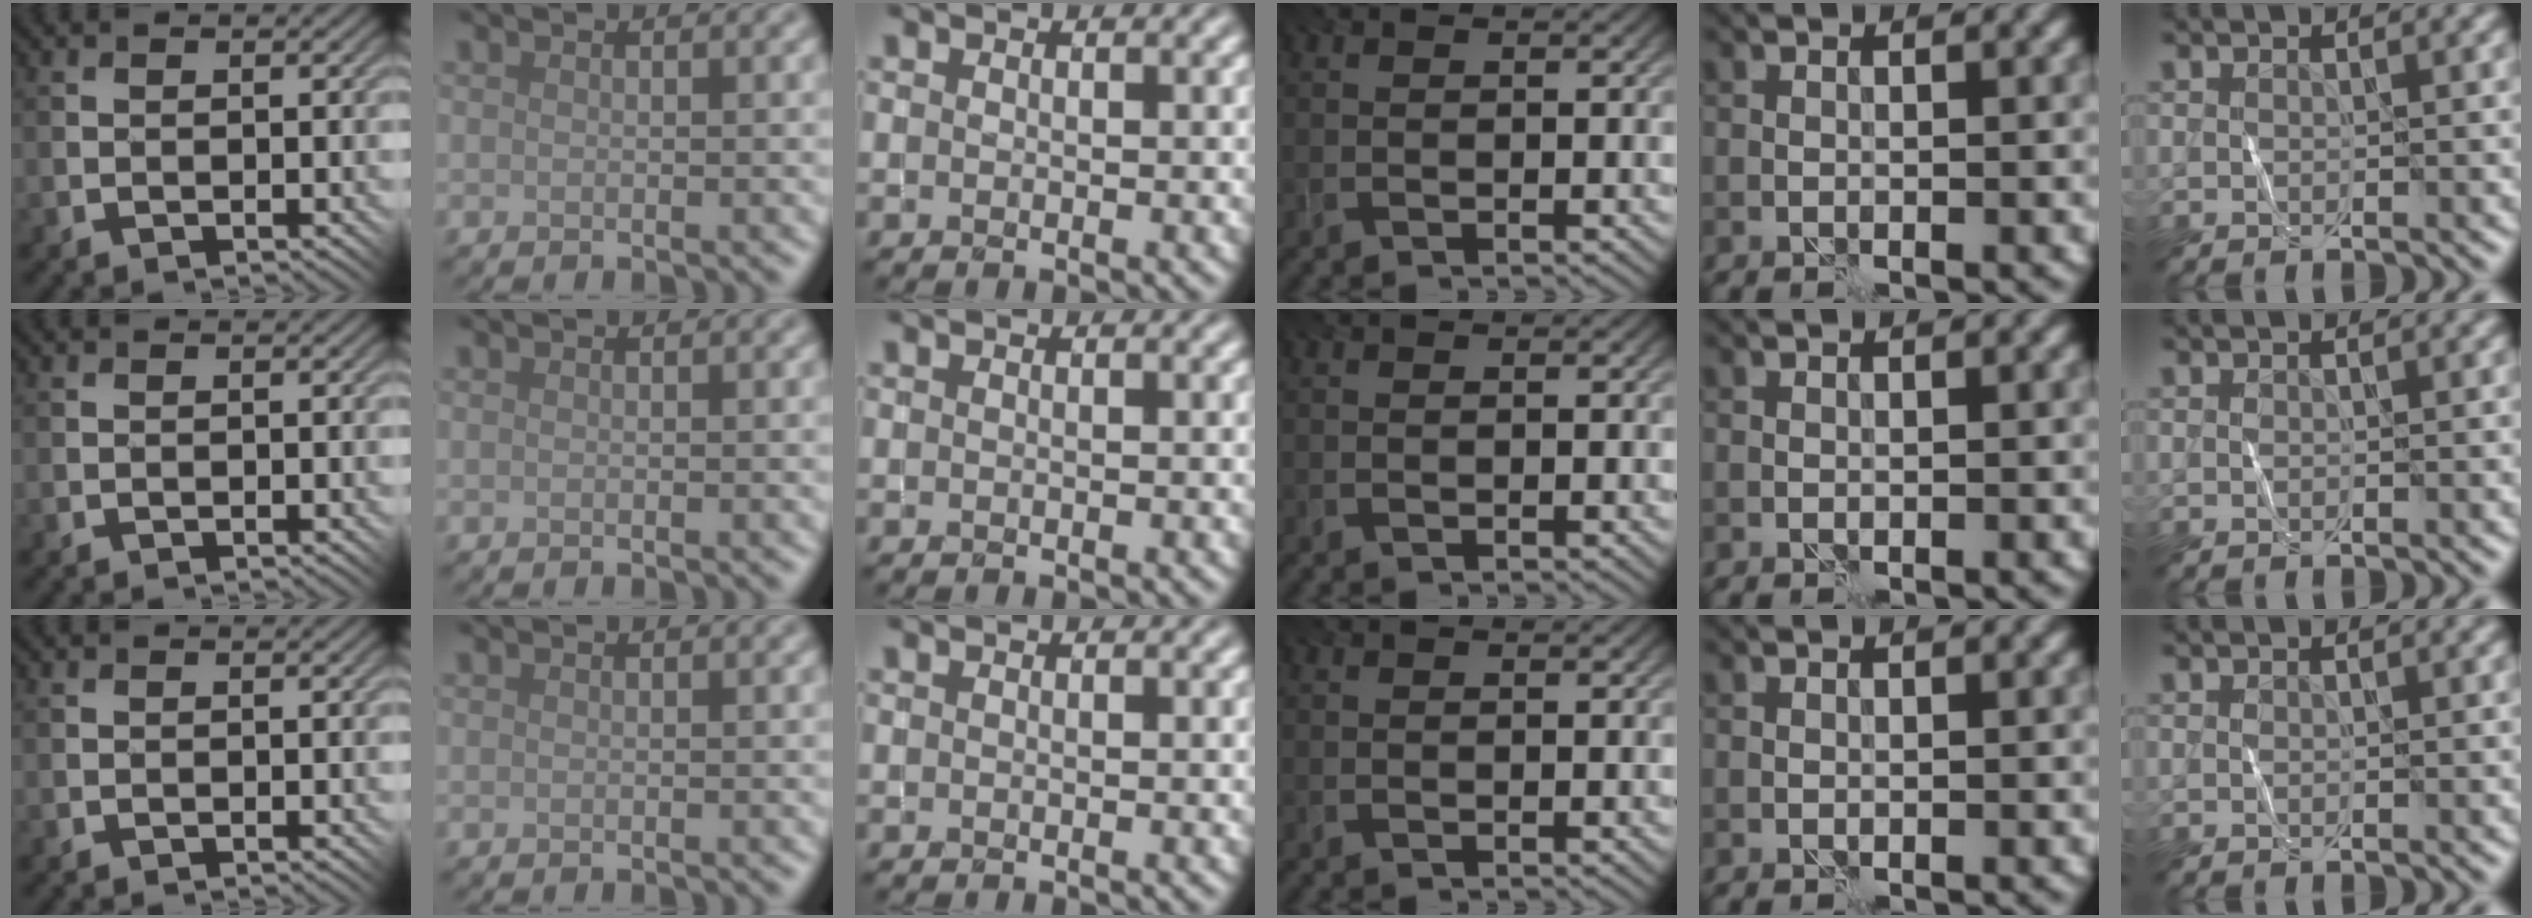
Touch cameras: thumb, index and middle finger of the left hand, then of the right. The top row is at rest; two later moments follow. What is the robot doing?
{"motion": "fold", "object": "shorts"}